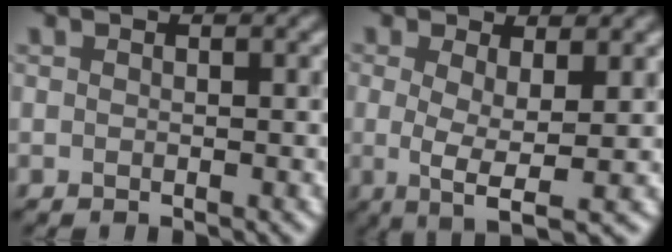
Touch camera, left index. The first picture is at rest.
{"total": 4.4, "force": [-0.5, 1.3, 4.2], "torque": [-0.071, -0.005, -0.006]}